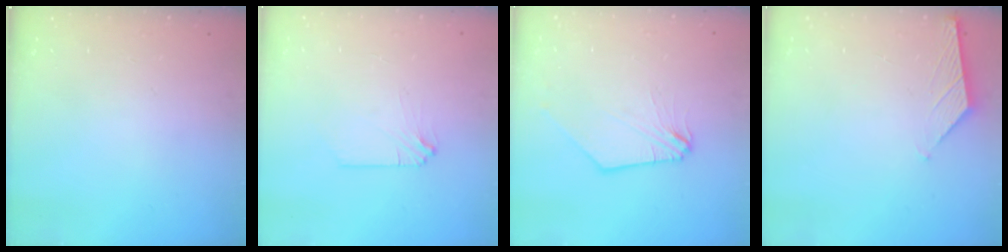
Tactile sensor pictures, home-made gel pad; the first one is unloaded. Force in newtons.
{"total": 0.0}
{"total": 1.6, "press": 1.6, "slide": 0.4}
{"total": 1.2, "press": 1.1, "slide": 0.2}